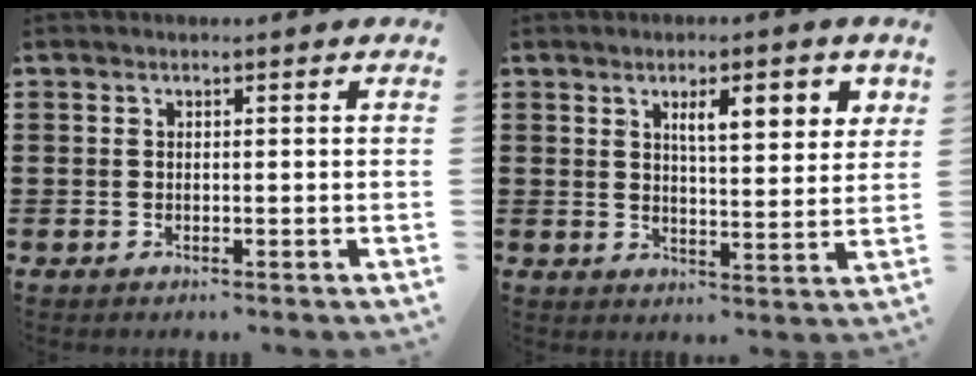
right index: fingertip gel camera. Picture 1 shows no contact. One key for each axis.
{"total": 6.2, "fx": 2.7, "fy": 1.8, "fz": 5.3, "tx": -0.084, "ty": -0.002, "tz": 0.039}